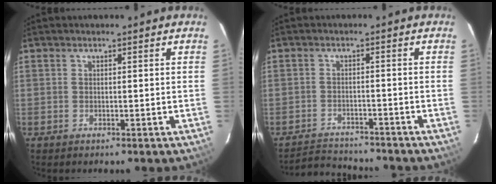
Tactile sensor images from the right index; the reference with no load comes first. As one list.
[{"total": 7.2, "force": [-6.9, 1.6, 0.8], "torque": [-0.037, 0.009, -0.108]}]